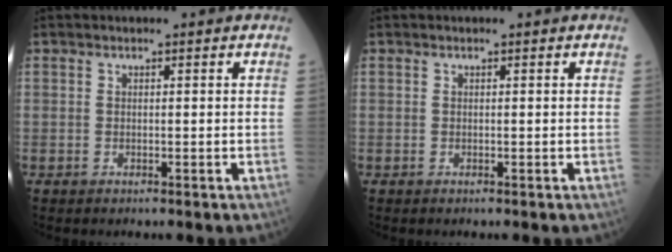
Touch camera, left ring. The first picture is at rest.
{"total": 0.0}